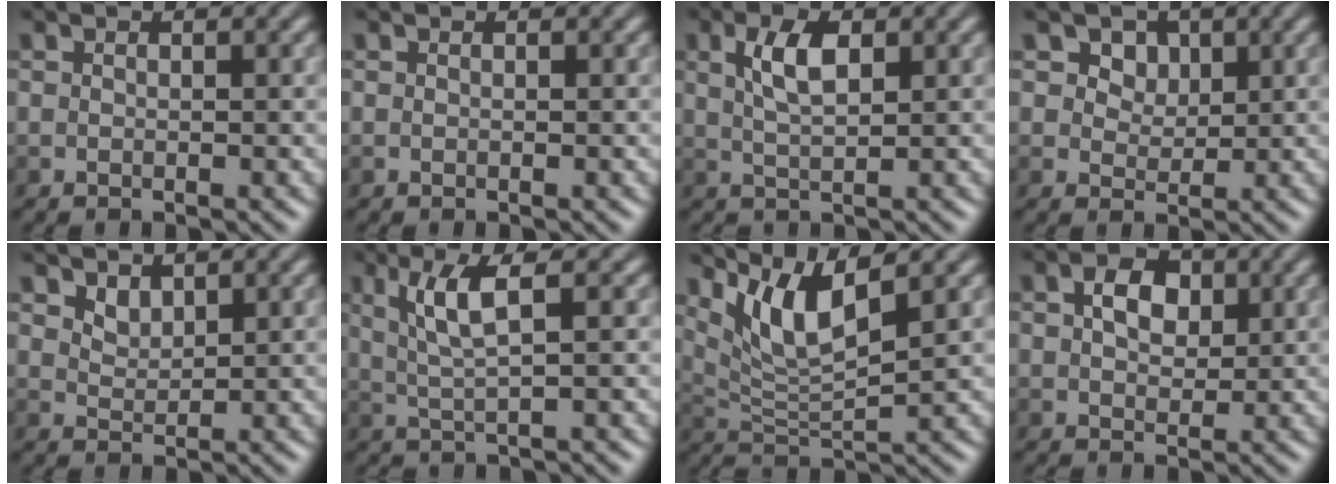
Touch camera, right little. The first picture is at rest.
{"total": 0.0}
{"total": 3.3, "force": [1.1, 1.4, 2.8], "torque": [-0.057, 0.006, 0.021]}
{"total": 3.2, "force": [1.7, 2.3, 1.4], "torque": [-0.032, -0.010, 0.037]}
{"total": 1.3, "force": [1.0, 0.6, 0.4], "torque": [-0.008, -0.003, 0.025]}
{"total": 3.8, "force": [1.1, 0.7, 3.5], "torque": [-0.073, 0.001, 0.024]}
{"total": 5.1, "force": [2.9, 1.0, 4.1], "torque": [-0.082, -0.003, 0.060]}
{"total": 3.3, "force": [0.9, 2.3, 2.2], "torque": [-0.043, 0.006, 0.013]}